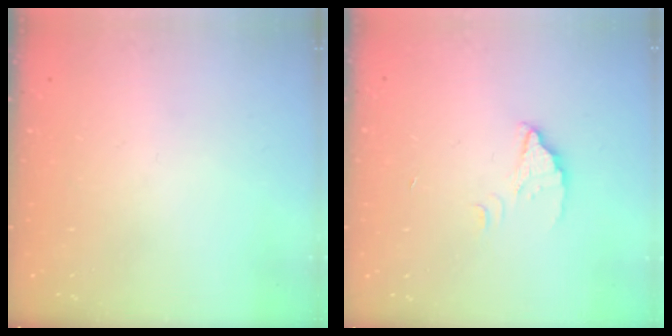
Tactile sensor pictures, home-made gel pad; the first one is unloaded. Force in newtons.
{"total": 2.4, "press": 2.4, "slide": 0.1}